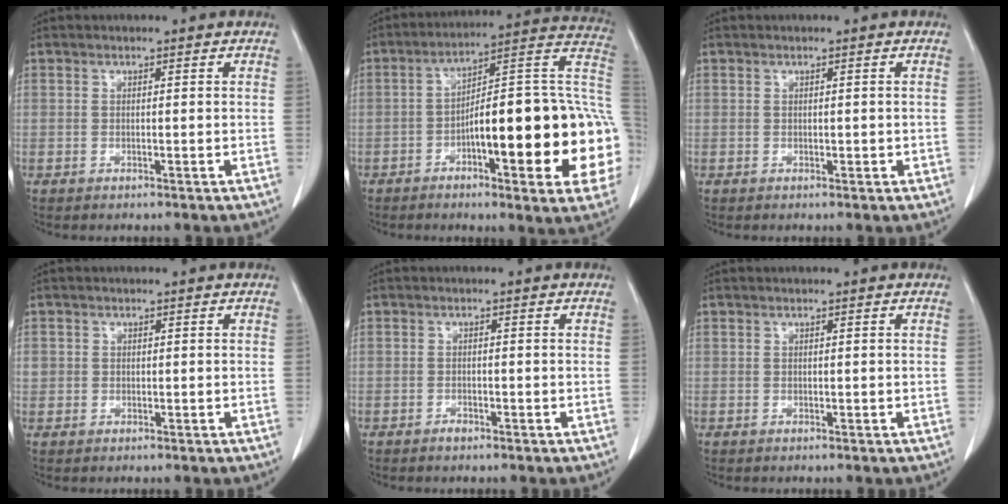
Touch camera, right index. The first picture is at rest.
{"total": 25.2, "force": [-4.8, 4.7, 24.3], "torque": [-0.248, 0.028, -0.062]}
{"total": 0.7, "force": [0.0, 0.5, 0.5], "torque": [-0.006, 0.004, 0.002]}
{"total": 1.4, "force": [0.1, 1.4, 0.3], "torque": [0.000, 0.006, 0.001]}
{"total": 0.9, "force": [-0.8, 0.3, 0.4], "torque": [-0.008, 0.002, -0.010]}
{"total": 0.0}